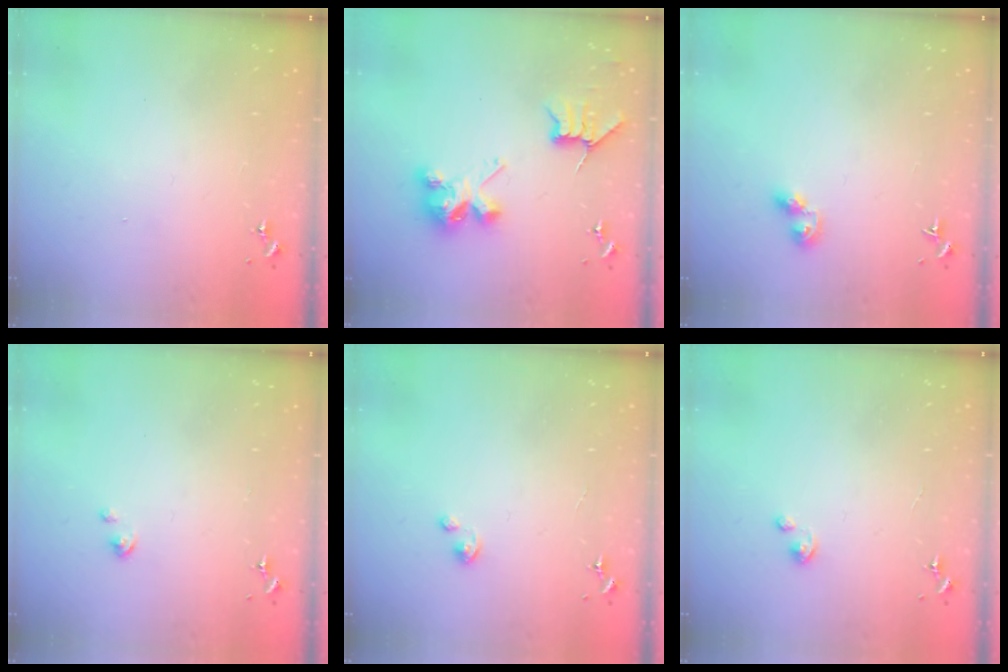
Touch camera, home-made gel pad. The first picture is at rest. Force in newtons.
{"total": 10.0, "press": 10.0, "slide": 0.6}
{"total": 5.9, "press": 5.8, "slide": 0.7}
{"total": 0.8, "press": 0.8, "slide": 0.2}
{"total": 1.5, "press": 1.5, "slide": 0.2}
{"total": 1.8, "press": 1.8, "slide": 0.2}